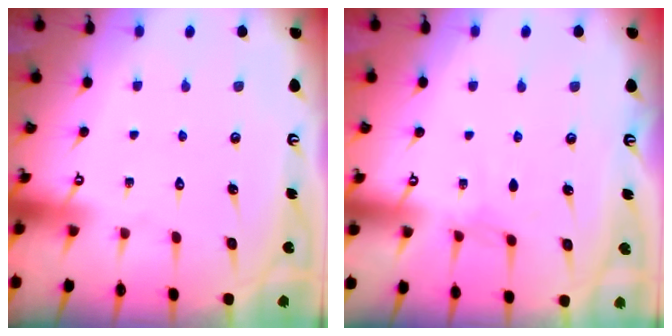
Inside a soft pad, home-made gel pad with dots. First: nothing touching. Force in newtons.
{"total": 2.9, "press": 2.9, "slide": 0.2}